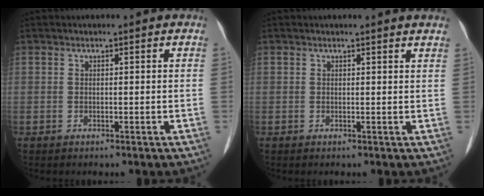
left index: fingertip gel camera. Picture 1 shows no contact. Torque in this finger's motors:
{"motor_torque": [-2.14, 0.00, -0.67, -0.21]}